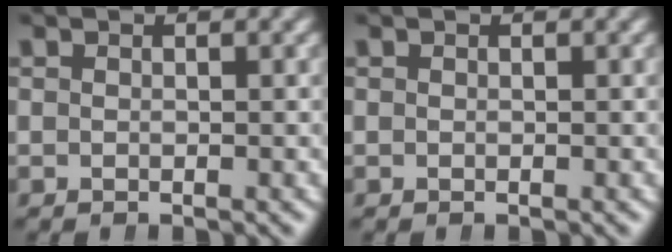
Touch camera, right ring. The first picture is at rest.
{"total": 0.0}